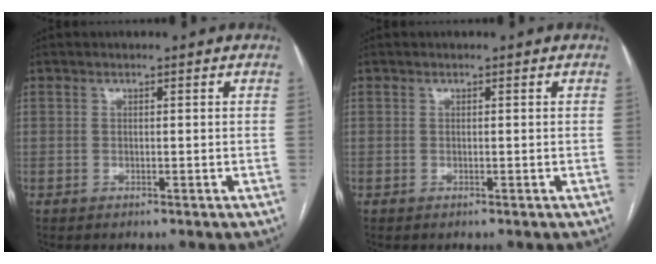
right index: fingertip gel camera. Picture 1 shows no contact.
{"total": 0.0}